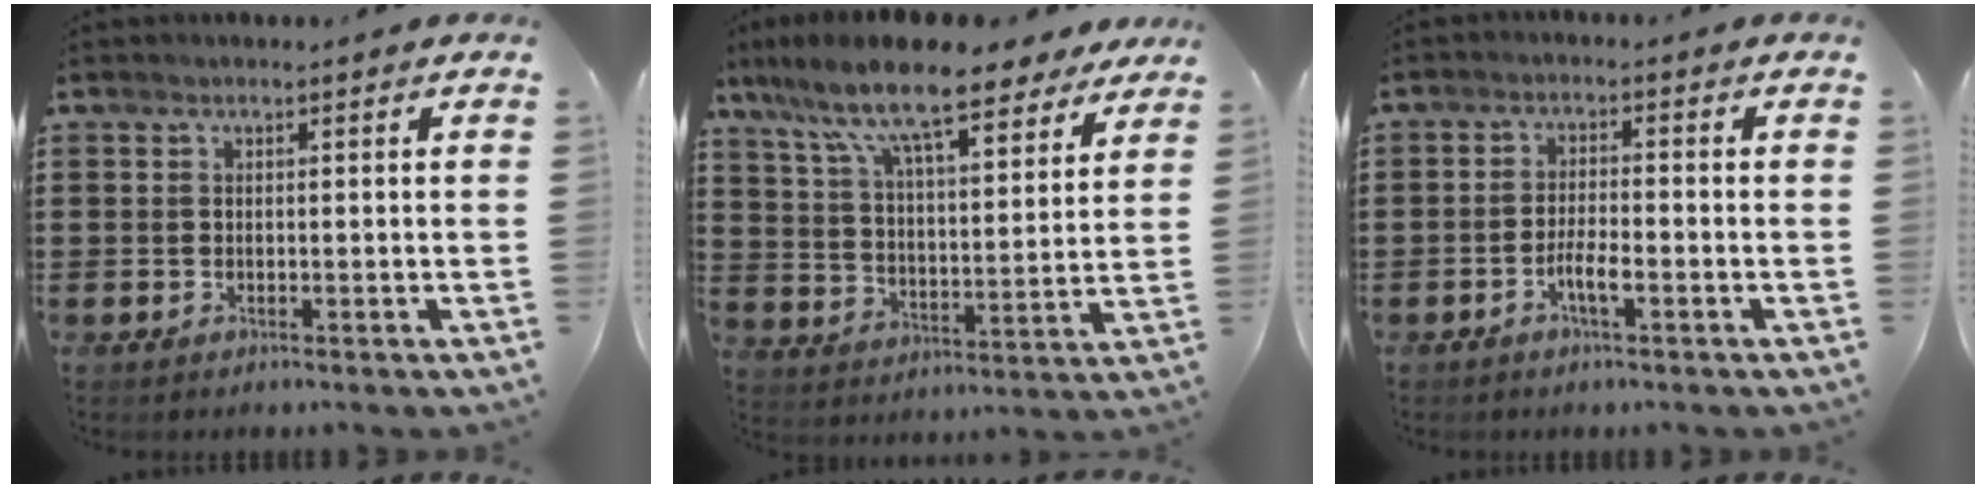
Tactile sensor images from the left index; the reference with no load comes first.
{"total": 12.5, "force": [10.1, 2.0, 7.2], "torque": [-0.167, -0.048, 0.171]}
{"total": 3.6, "force": [-1.7, 0.8, 3.0], "torque": [-0.057, 0.002, -0.032]}